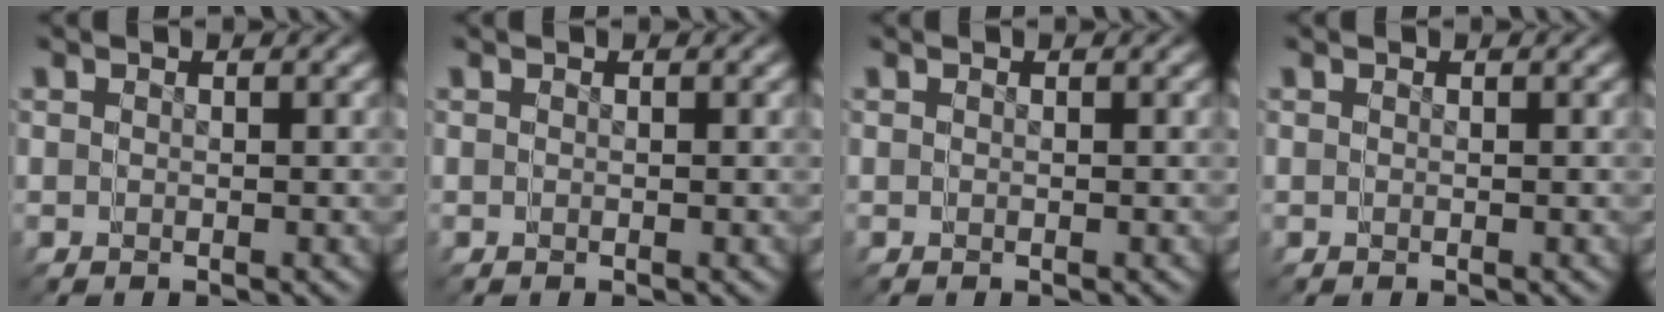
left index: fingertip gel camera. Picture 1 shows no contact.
{"total": 0.0}
{"total": 0.0}
{"total": 0.0}